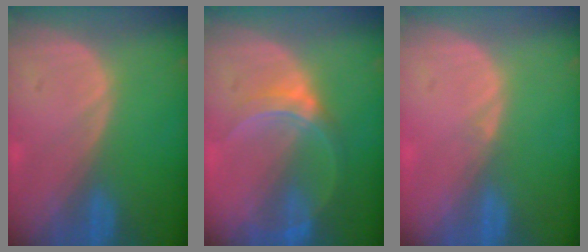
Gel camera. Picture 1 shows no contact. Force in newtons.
{"total": 6.2, "press": 5.6, "slide": 2.6}
{"total": 0.6, "press": 0.4, "slide": 0.5}